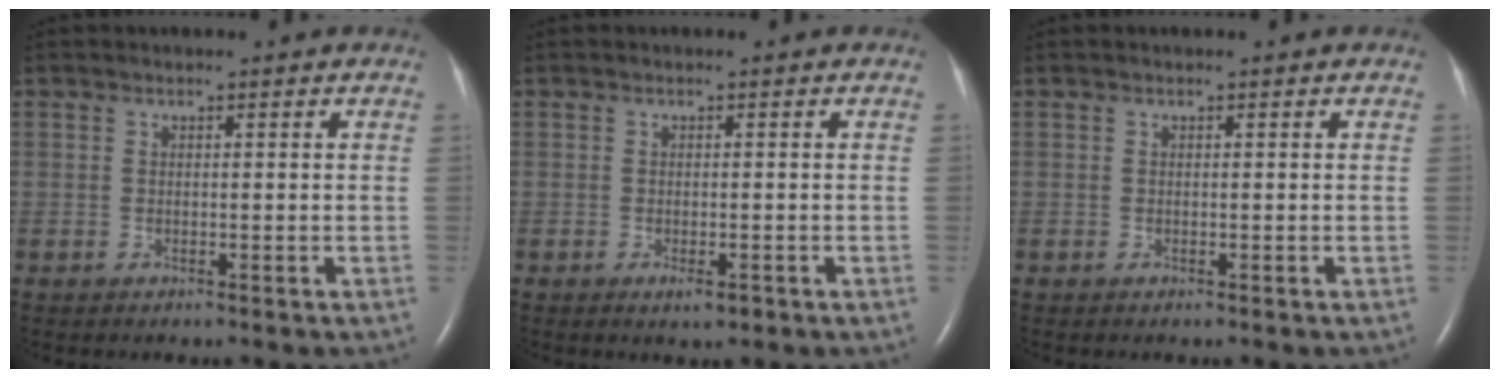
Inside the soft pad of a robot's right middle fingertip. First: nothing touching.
{"total": 1.7, "force": [-0.9, 0.6, 1.3], "torque": [-0.021, -0.002, -0.010]}
{"total": 0.0}